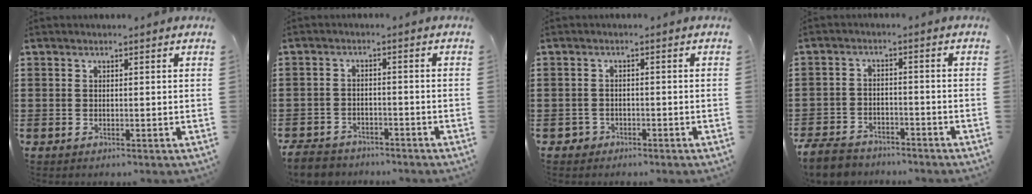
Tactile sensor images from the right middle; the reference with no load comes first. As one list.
[{"total": 3.7, "force": [-3.5, 1.0, 0.3], "torque": [-0.022, -0.001, -0.079]}, {"total": 1.6, "force": [-1.2, 1.0, 0.0], "torque": [-0.006, 0.002, -0.030]}, {"total": 4.9, "force": [-4.6, 1.3, 1.0], "torque": [-0.036, 0.001, -0.097]}]